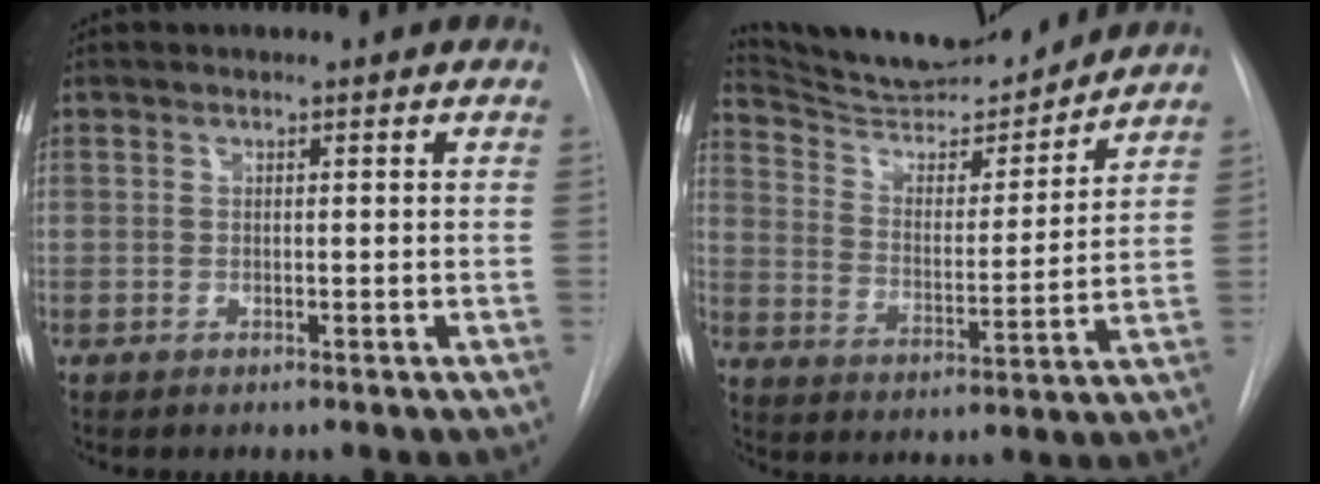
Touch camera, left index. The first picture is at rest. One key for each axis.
{"total": 16.4, "fx": 15.7, "fy": 1.8, "fz": 4.4, "tx": -0.075, "ty": -0.013, "tz": 0.251}